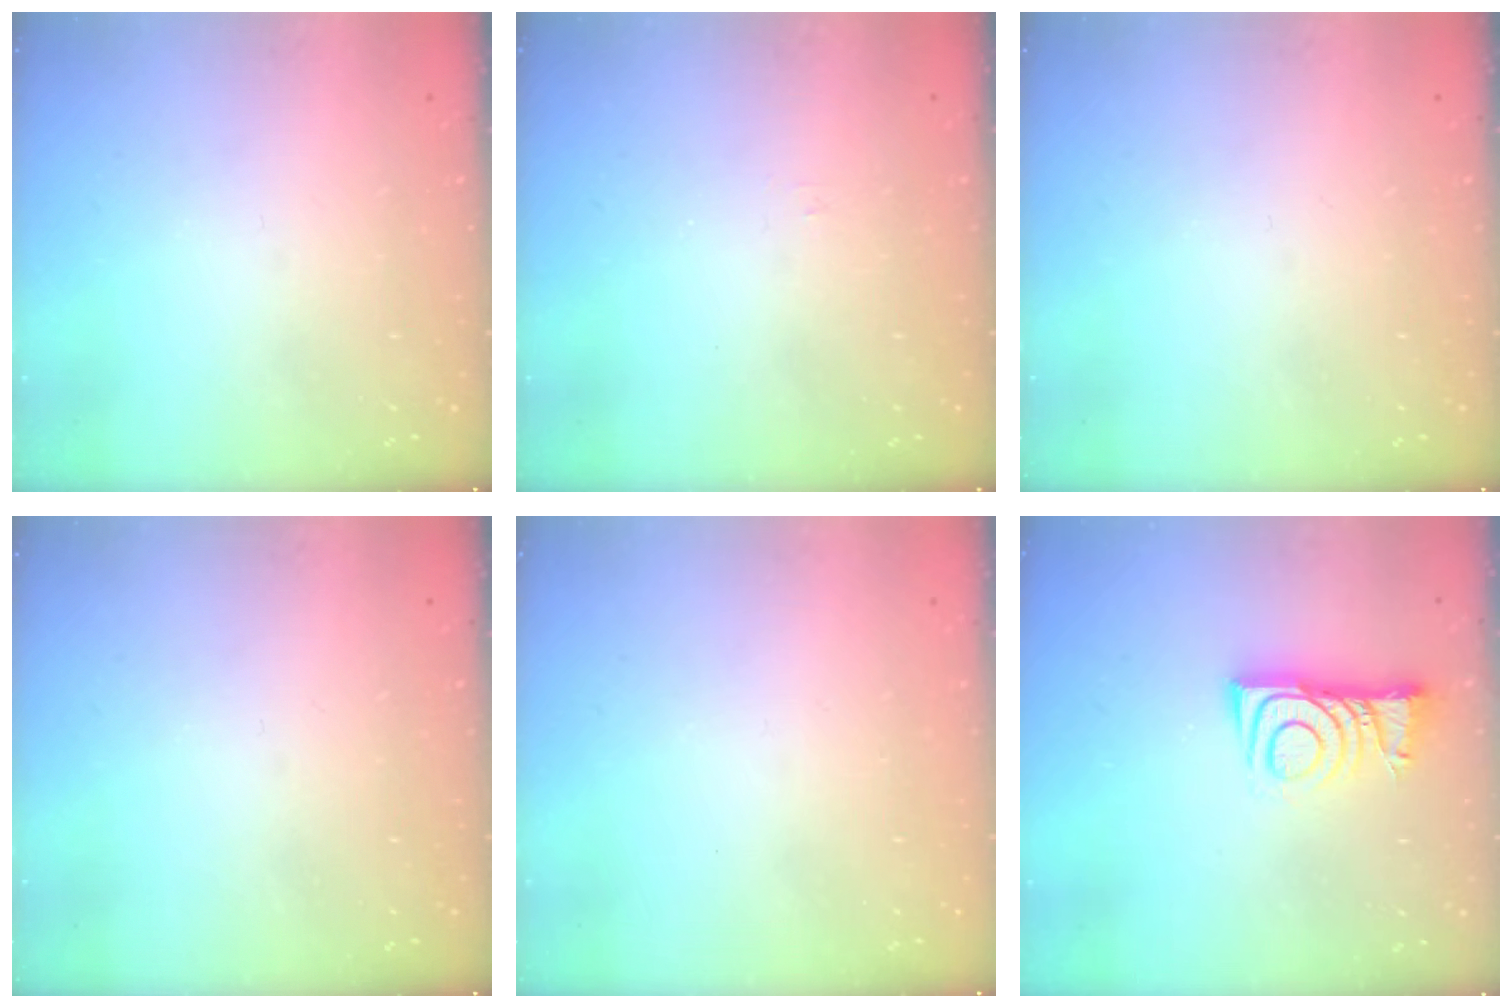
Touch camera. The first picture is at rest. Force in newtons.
{"total": 3.2, "press": 3.2, "slide": 0.3}
{"total": 0.0}
{"total": 0.0}
{"total": 1.5, "press": 1.5, "slide": 0.1}
{"total": 7.2, "press": 7.2, "slide": 0.8}